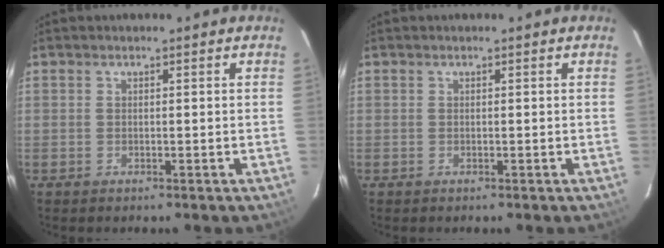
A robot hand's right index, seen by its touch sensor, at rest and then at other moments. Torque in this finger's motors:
{"motor_torque": [0.00, 0.00, 0.01, 0.00]}